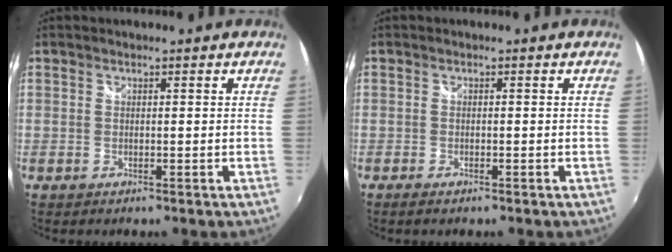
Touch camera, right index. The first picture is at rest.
{"total": 1.2, "force": [-1.0, 0.2, 0.7], "torque": [-0.014, -0.006, -0.018]}